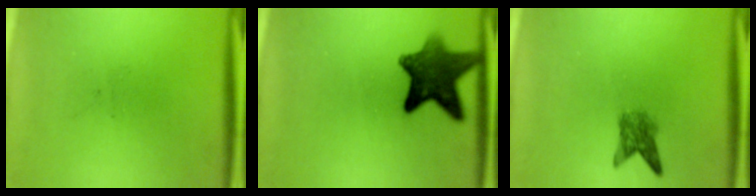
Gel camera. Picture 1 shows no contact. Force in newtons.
{"total": 10.4}
{"total": 2.9}